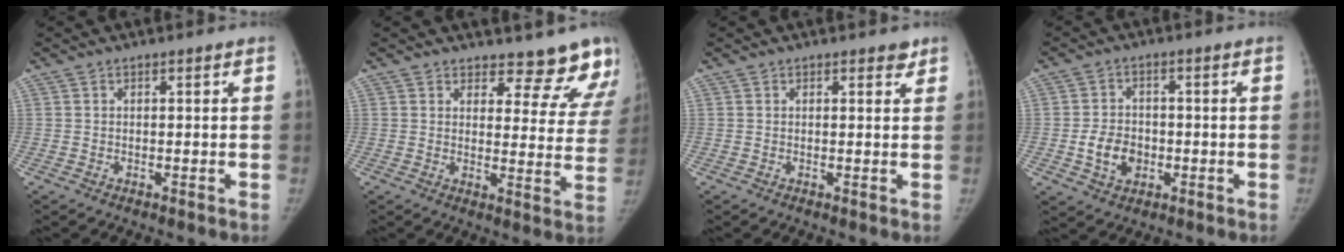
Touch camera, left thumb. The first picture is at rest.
{"total": 12.8, "force": [11.8, 4.5, 2.3], "torque": [0.030, -0.092, 0.118]}
{"total": 1.4, "force": [1.1, 0.8, 0.5], "torque": [0.006, -0.006, 0.009]}
{"total": 6.8, "force": [-1.5, 5.2, 4.0], "torque": [-0.052, 0.009, -0.023]}